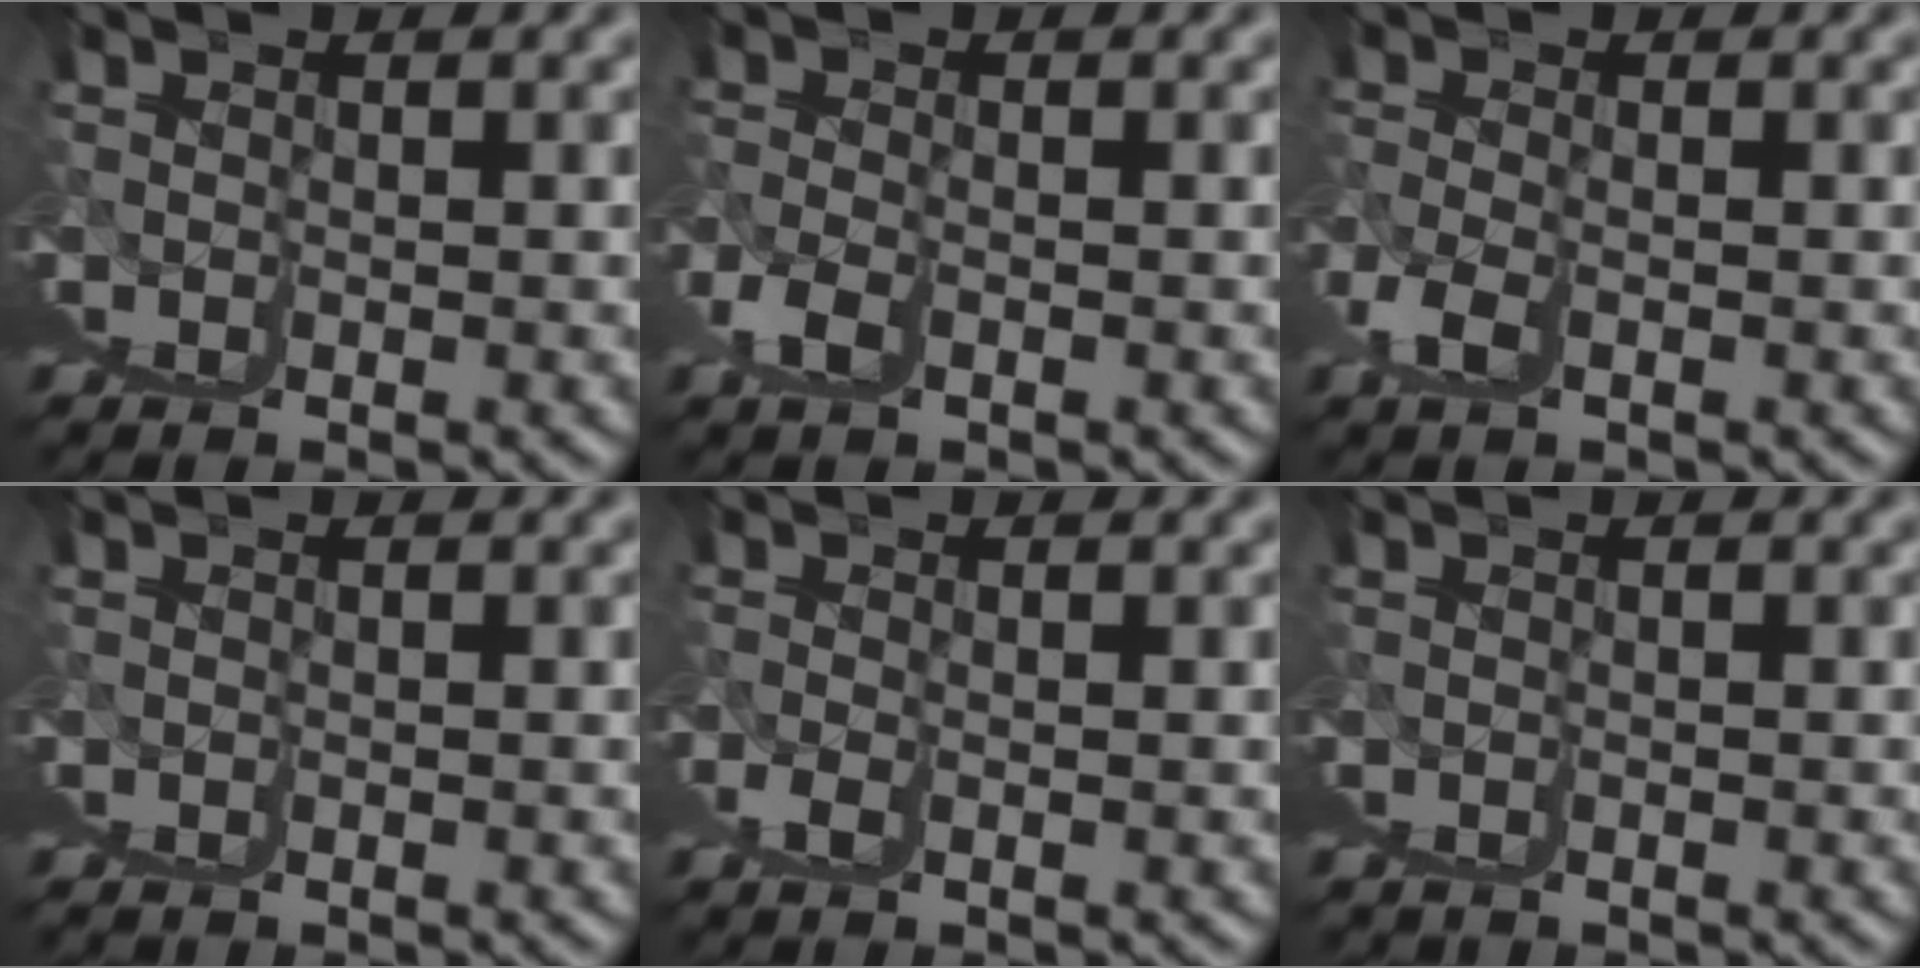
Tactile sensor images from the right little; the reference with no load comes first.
{"total": 2.9, "force": [-0.1, -2.6, -1.1], "torque": [0.015, -0.004, 0.012]}
{"total": 2.2, "force": [0.3, -2.1, -0.6], "torque": [0.007, 0.001, 0.016]}
{"total": 0.8, "force": [-0.1, -0.8, -0.3], "torque": [0.009, 0.001, 0.000]}
{"total": 2.2, "force": [-0.7, -1.9, -0.9], "torque": [0.015, -0.003, 0.001]}
{"total": 1.8, "force": [0.0, -1.6, -0.9], "torque": [0.024, 0.003, 0.001]}